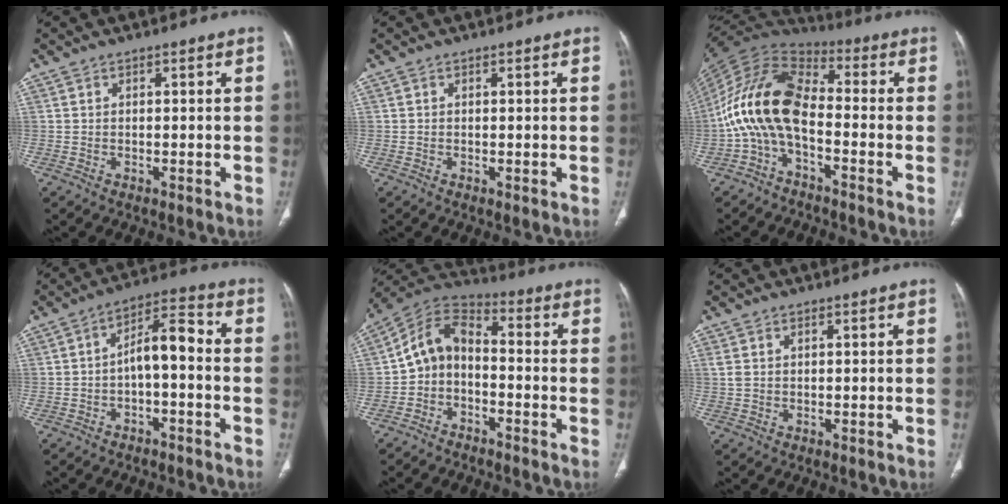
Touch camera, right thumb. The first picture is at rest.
{"total": 0.0}
{"total": 14.4, "force": [-3.1, 7.7, 11.7], "torque": [-0.226, 0.065, -0.073]}
{"total": 7.7, "force": [-1.8, 3.3, 6.7], "torque": [-0.105, 0.050, -0.034]}
{"total": 9.4, "force": [-2.8, 6.5, 6.2], "torque": [-0.101, 0.059, -0.067]}
{"total": 2.0, "force": [0.7, 1.3, 1.3], "torque": [-0.040, 0.010, 0.022]}